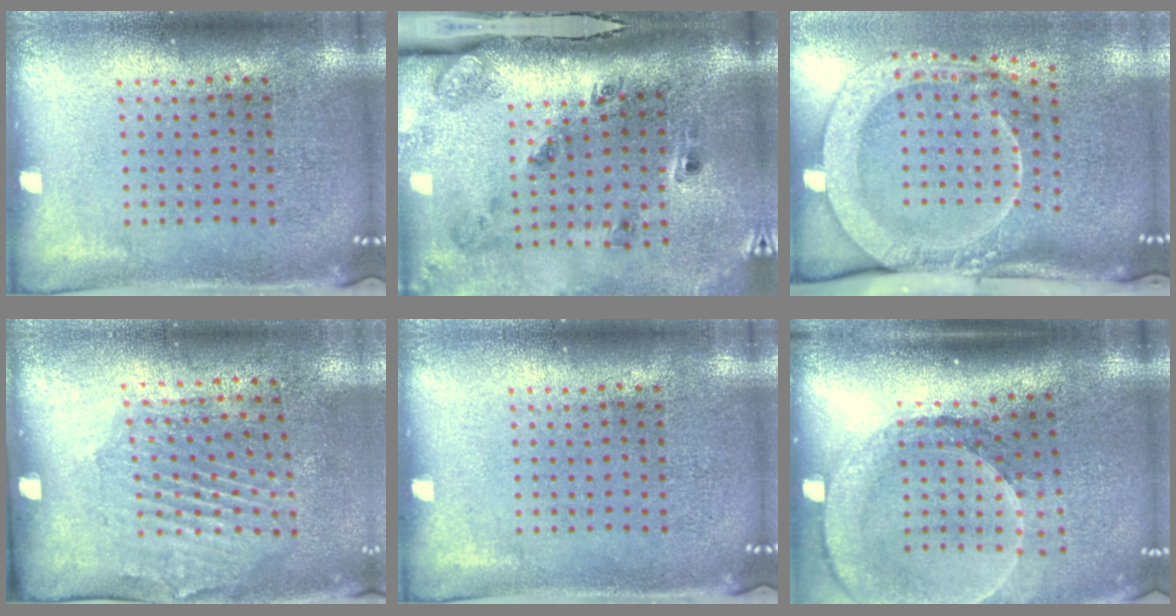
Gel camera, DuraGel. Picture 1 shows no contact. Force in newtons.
{"total": 2.9, "press": 1.8, "slide": 2.3}
{"total": 2.9, "press": 2.1, "slide": 2.0}
{"total": 2.0, "press": 1.2, "slide": 1.6}
{"total": 0.0}
{"total": 2.7, "press": 2.0, "slide": 1.8}